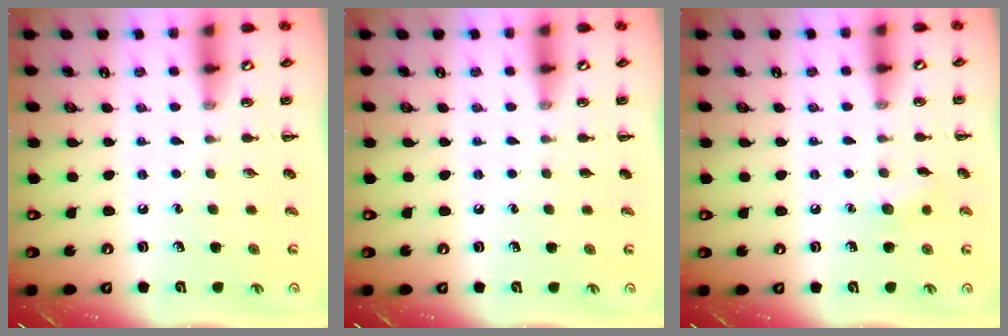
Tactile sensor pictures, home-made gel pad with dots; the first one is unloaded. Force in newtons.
{"total": 0.0}
{"total": 5.8, "press": 5.6, "slide": 1.6}